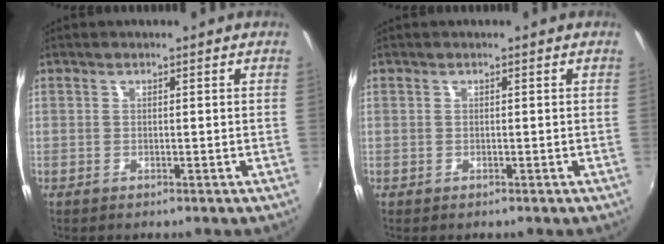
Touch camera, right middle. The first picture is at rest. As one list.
[{"total": 0.0}]